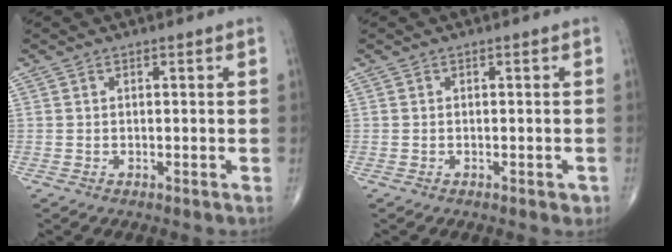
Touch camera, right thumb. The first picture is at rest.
{"total": 1.1, "force": [-0.4, 0.7, 0.7], "torque": [-0.002, 0.000, -0.004]}